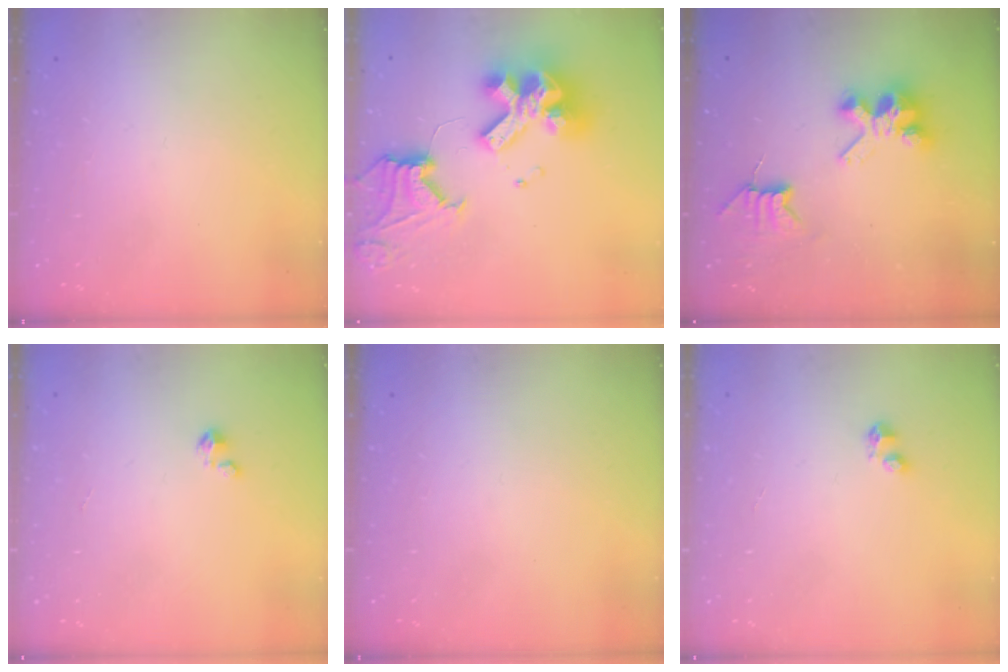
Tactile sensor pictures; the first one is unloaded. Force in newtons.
{"total": 21.2, "press": 21.1, "slide": 2.3}
{"total": 8.1, "press": 8.1, "slide": 0.7}
{"total": 1.5, "press": 1.5, "slide": 0.1}
{"total": 0.0}
{"total": 2.8, "press": 2.8, "slide": 0.4}